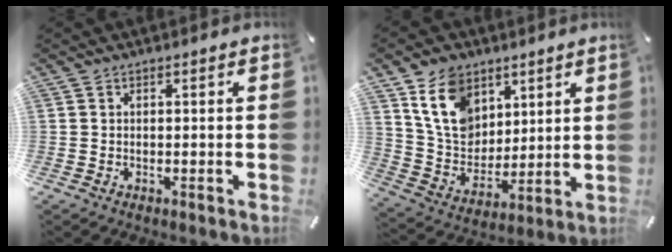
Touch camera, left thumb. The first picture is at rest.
{"total": 13.7, "force": [6.9, 10.4, 5.6], "torque": [-0.116, -0.027, 0.139]}